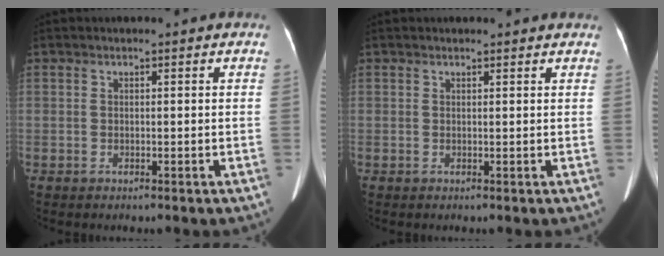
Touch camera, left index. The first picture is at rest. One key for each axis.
{"total": 2.9, "fx": 2.8, "fy": 0.4, "fz": 0.9, "tx": -0.011, "ty": 0.001, "tz": 0.025}